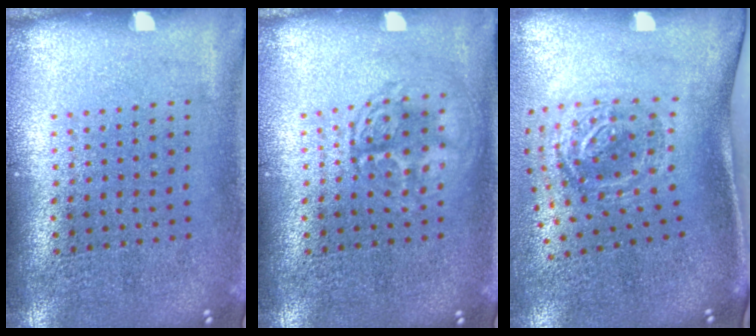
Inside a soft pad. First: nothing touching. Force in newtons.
{"total": 2.5, "press": 2.4, "slide": 0.3}
{"total": 1.9, "press": 1.2, "slide": 1.5}